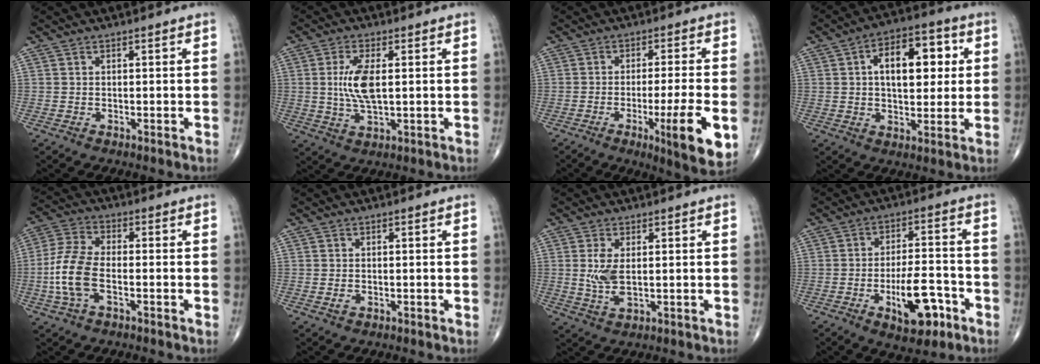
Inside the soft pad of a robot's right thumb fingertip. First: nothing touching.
{"total": 7.6, "force": [0.8, 3.0, 7.0], "torque": [-0.147, -0.008, 0.017]}
{"total": 11.3, "force": [-3.3, 1.0, 10.7], "torque": [-0.160, -0.009, -0.048]}
{"total": 14.0, "force": [2.9, 7.7, 11.3], "torque": [-0.133, 0.012, 0.039]}
{"total": 9.8, "force": [-2.4, 4.8, 8.2], "torque": [-0.185, 0.023, -0.054]}
{"total": 0.9, "force": [-0.4, 0.6, 0.7], "torque": [-0.015, 0.003, -0.007]}
{"total": 4.9, "force": [0.5, 2.1, 4.4], "torque": [-0.098, -0.009, 0.014]}
{"total": 11.8, "force": [-4.9, 5.0, 9.4], "torque": [-0.132, 0.029, -0.072]}